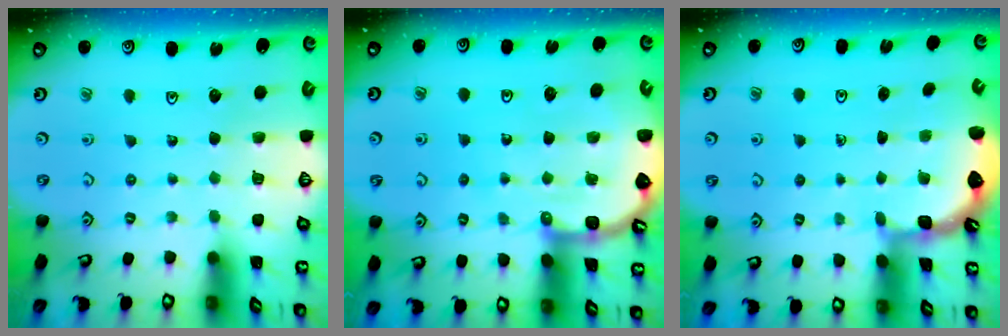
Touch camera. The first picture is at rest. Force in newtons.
{"total": 7.1, "press": 7.1, "slide": 0.8}
{"total": 2.0, "press": 2.0, "slide": 0.2}